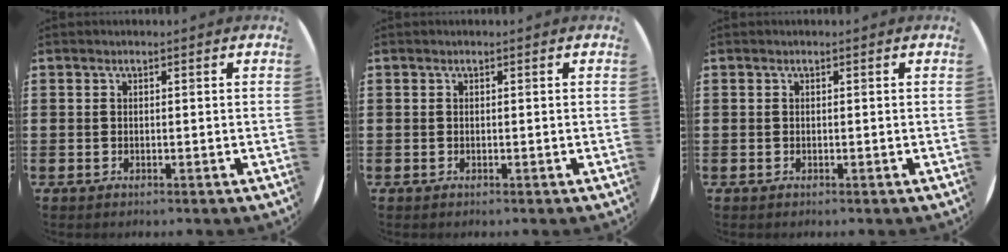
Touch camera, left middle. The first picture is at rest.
{"total": 0.0}
{"total": 0.0}